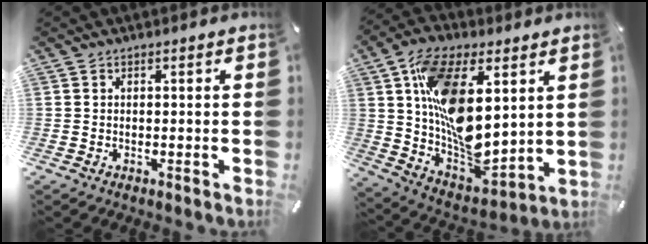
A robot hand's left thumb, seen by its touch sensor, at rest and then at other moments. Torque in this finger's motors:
{"motor_torque": [2.45, 2.56, 2.53, -0.24, 0.94]}